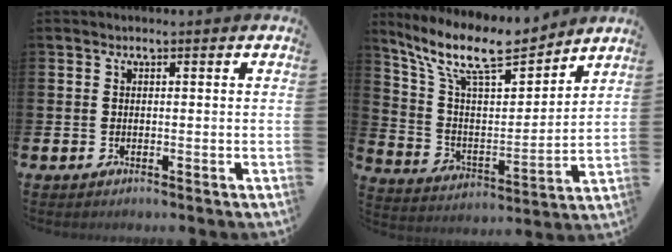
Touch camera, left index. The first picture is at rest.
{"total": 12.0, "force": [10.0, 3.2, 5.8], "torque": [-0.147, -0.055, 0.176]}